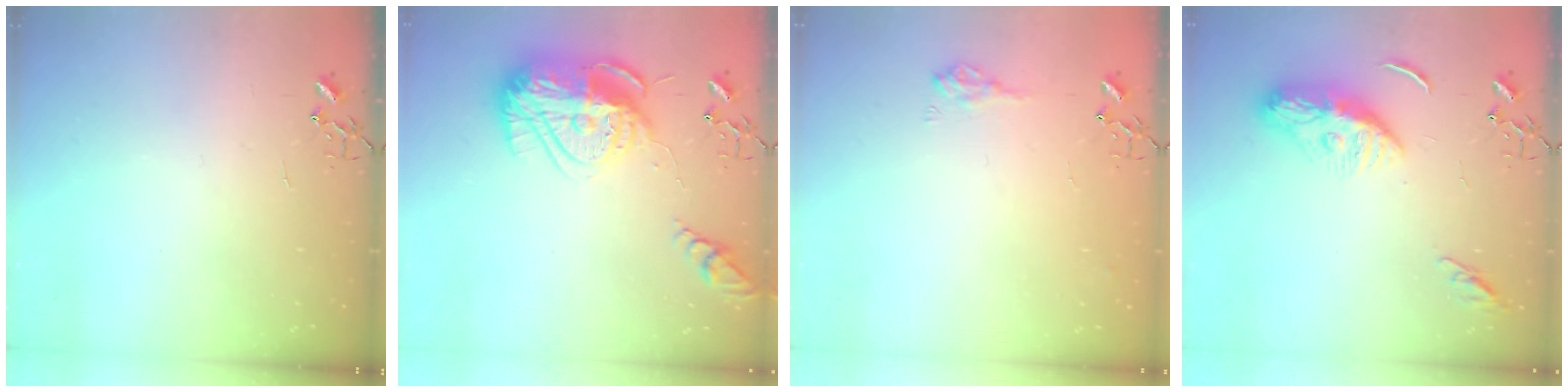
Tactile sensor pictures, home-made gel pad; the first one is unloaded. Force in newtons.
{"total": 18.9, "press": 18.9, "slide": 1.6}
{"total": 8.8, "press": 8.7, "slide": 1.0}
{"total": 10.8, "press": 10.7, "slide": 1.0}